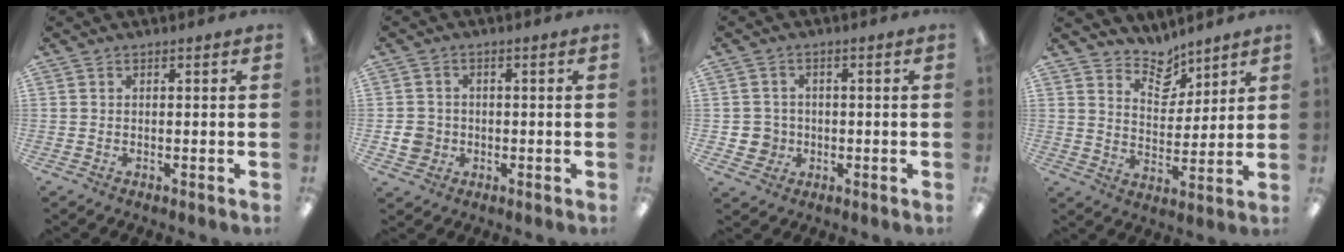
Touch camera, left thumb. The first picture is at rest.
{"total": 4.8, "force": [-0.6, 4.7, 1.0], "torque": [-0.020, 0.008, -0.010]}
{"total": 4.4, "force": [-0.7, 4.3, 0.7], "torque": [-0.009, 0.008, -0.011]}
{"total": 8.5, "force": [7.3, 3.9, 1.9], "torque": [-0.027, -0.053, 0.133]}